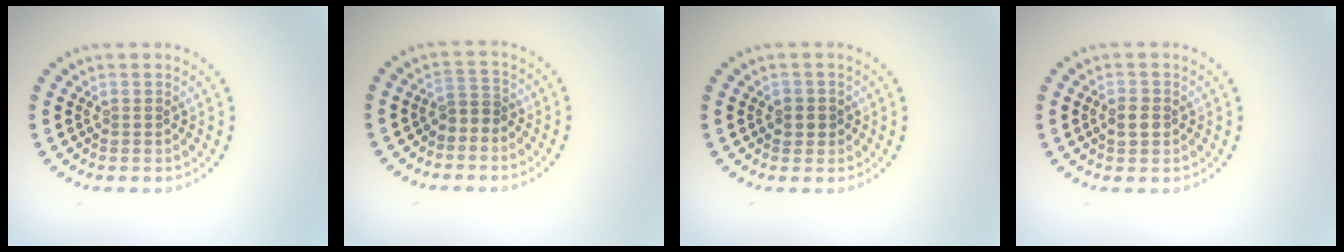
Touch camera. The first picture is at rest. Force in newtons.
{"total": 1.5, "press": 1.0, "slide": 1.1}
{"total": 1.5, "press": 1.4, "slide": 0.5}
{"total": 1.6, "press": 1.6, "slide": 0.0}